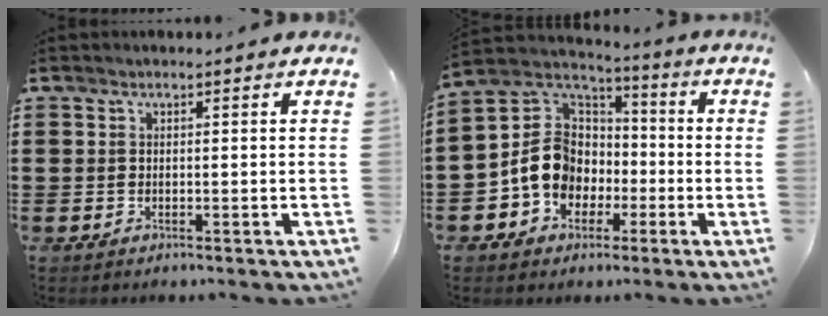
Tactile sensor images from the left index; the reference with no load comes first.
{"total": 11.2, "force": [-2.9, 9.5, 5.2], "torque": [-0.156, 0.012, -0.059]}